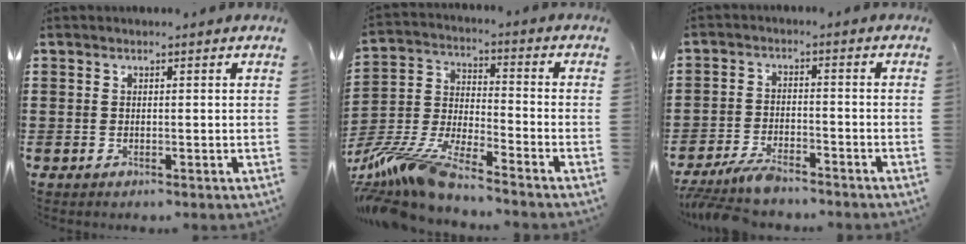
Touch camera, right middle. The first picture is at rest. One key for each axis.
{"total": 10.8, "fx": -9.8, "fy": 0.8, "fz": 4.5, "tx": -0.109, "ty": 0.001, "tz": -0.202}
{"total": 4.8, "fx": -4.4, "fy": 1.0, "fz": 1.8, "tx": -0.051, "ty": -0.004, "tz": -0.091}